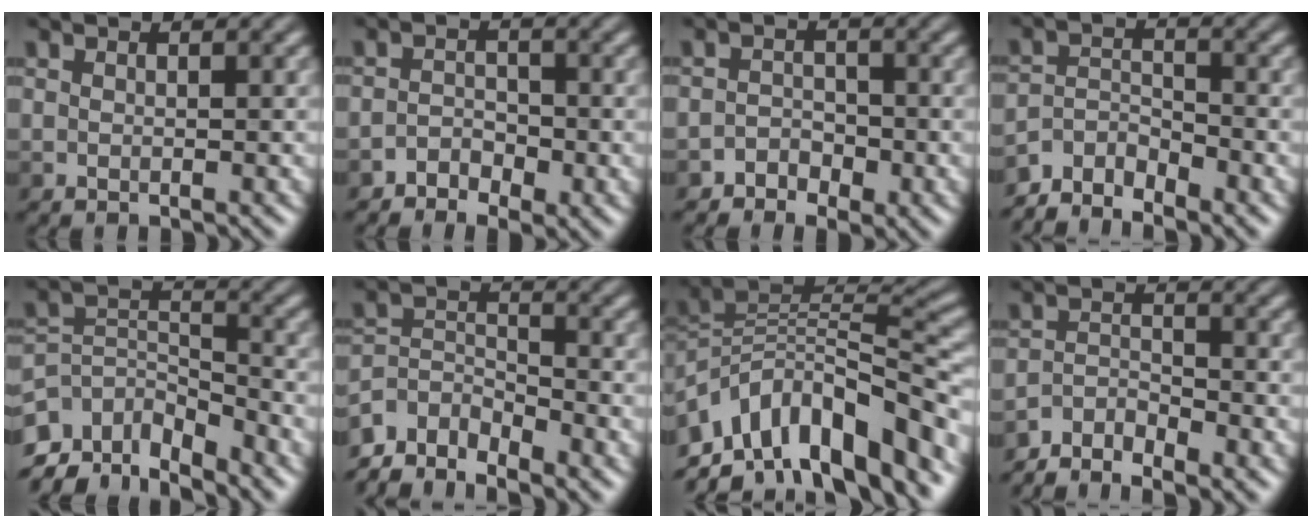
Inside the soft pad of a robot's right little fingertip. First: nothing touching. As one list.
[{"total": 2.3, "force": [-1.4, 1.5, 1.0], "torque": [-0.011, 0.003, -0.029]}, {"total": 2.0, "force": [-1.3, 1.4, 0.5], "torque": [0.000, 0.006, -0.026]}, {"total": 3.7, "force": [-3.4, 1.3, 0.8], "torque": [-0.013, 0.001, -0.074]}, {"total": 7.1, "force": [-5.1, 3.1, 3.8], "torque": [-0.063, -0.008, -0.103]}, {"total": 4.9, "force": [-4.2, 1.9, 1.6], "torque": [-0.026, -0.003, -0.088]}, {"total": 12.5, "force": [-6.1, 6.1, 9.0], "torque": [-0.157, 0.024, -0.106]}, {"total": 3.4, "force": [-3.1, 0.9, 0.9], "torque": [-0.018, -0.001, -0.069]}]